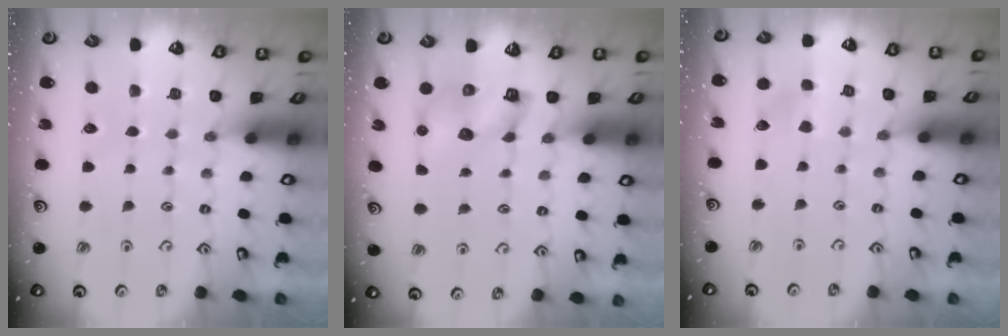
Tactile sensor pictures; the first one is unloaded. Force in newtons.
{"total": 7.5, "press": 7.5, "slide": 0.9}
{"total": 2.9, "press": 2.9, "slide": 0.4}